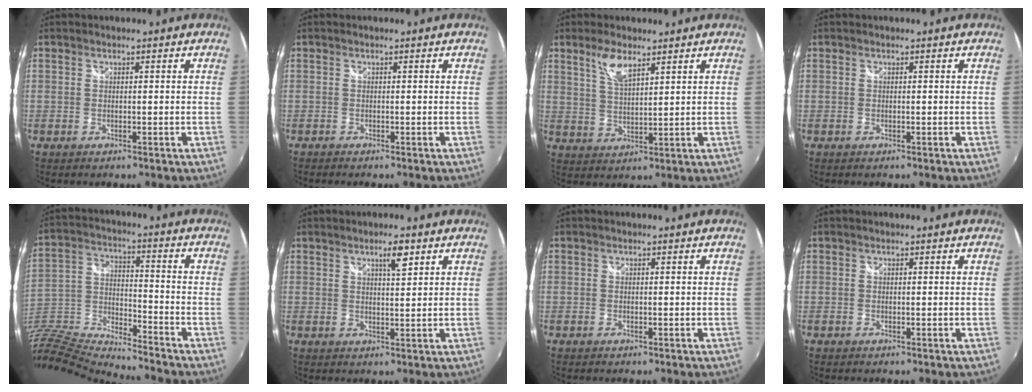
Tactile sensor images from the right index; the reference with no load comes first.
{"total": 0.5, "force": [-0.5, 0.2, 0.0], "torque": [-0.004, -0.005, -0.014]}
{"total": 5.6, "force": [3.6, 1.8, 3.9], "torque": [-0.075, 0.001, 0.073]}
{"total": 0.0}
{"total": 15.4, "force": [-12.9, 3.9, 7.6], "torque": [-0.192, -0.016, -0.257]}
{"total": 3.6, "force": [2.1, 0.8, 2.8], "torque": [-0.043, 0.005, 0.035]}
{"total": 0.0}
{"total": 0.0}